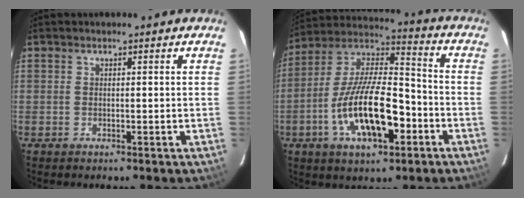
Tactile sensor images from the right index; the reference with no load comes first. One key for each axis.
{"total": 18.6, "fx": -6.7, "fy": 7.5, "fz": 15.6, "tx": -0.303, "ty": 0.001, "tz": -0.117}